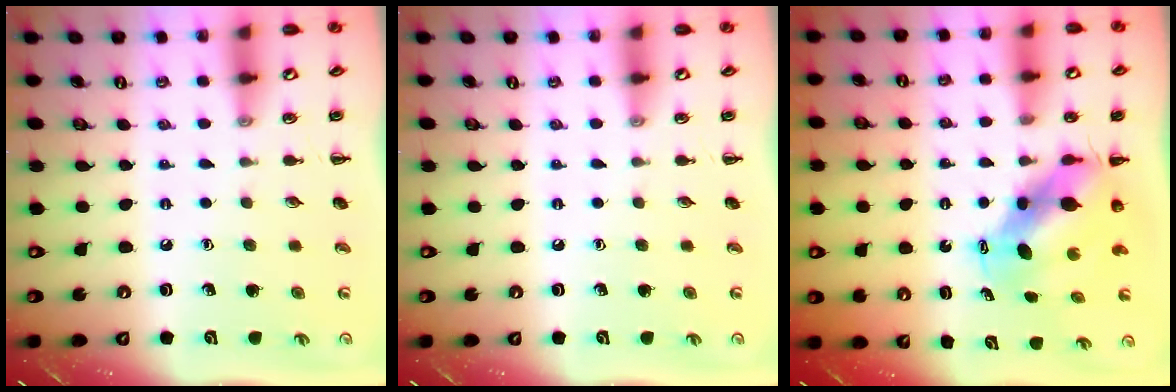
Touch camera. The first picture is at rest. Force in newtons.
{"total": 0.0}
{"total": 7.9, "press": 7.7, "slide": 1.7}